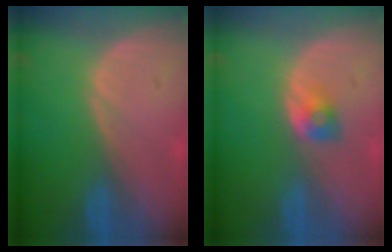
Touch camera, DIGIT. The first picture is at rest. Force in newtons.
{"total": 2.6, "press": 2.4, "slide": 1.0}